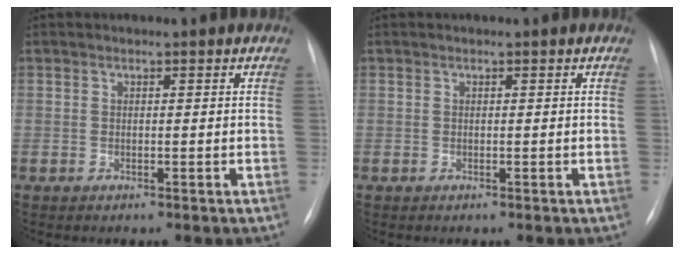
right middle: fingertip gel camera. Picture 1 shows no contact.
{"total": 0.0}